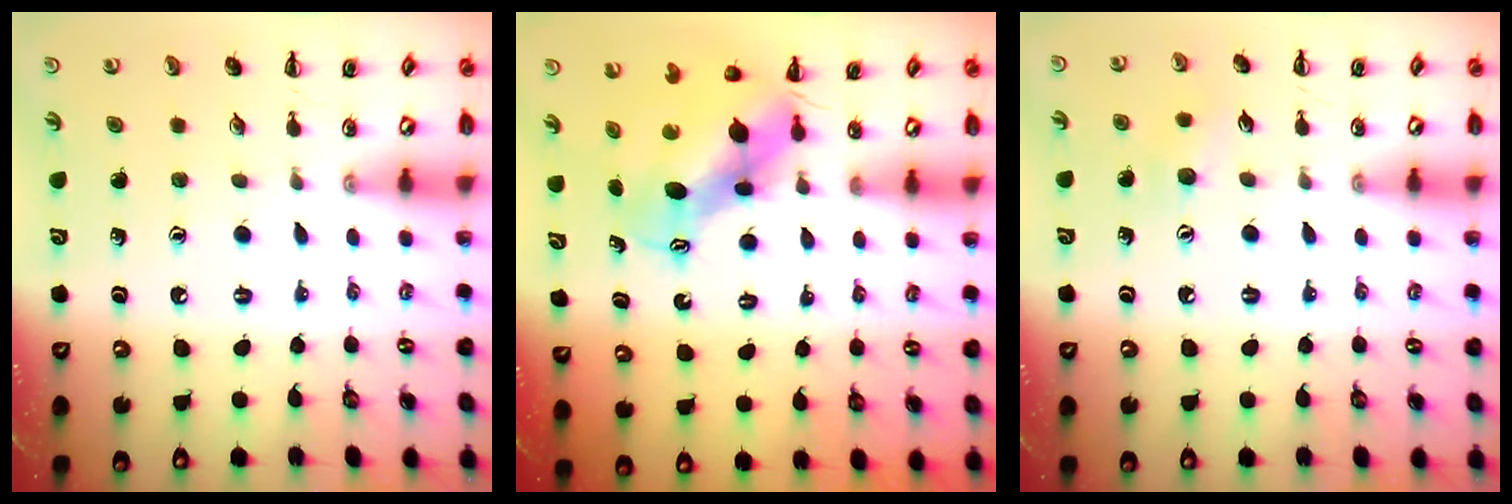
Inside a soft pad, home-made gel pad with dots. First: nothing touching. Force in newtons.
{"total": 6.6, "press": 6.5, "slide": 1.4}
{"total": 6.2, "press": 6.0, "slide": 1.3}